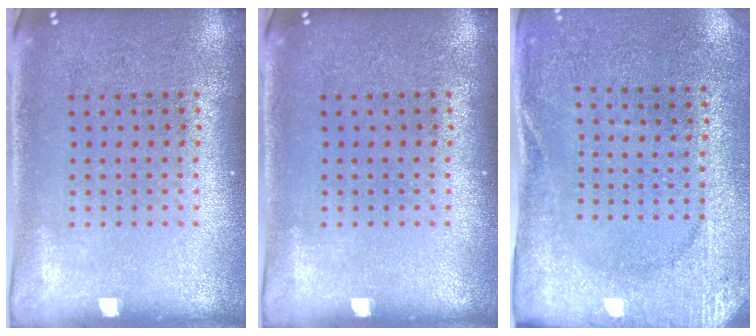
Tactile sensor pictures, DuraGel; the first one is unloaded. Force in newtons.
{"total": 0.0}
{"total": 2.6, "press": 2.5, "slide": 0.7}